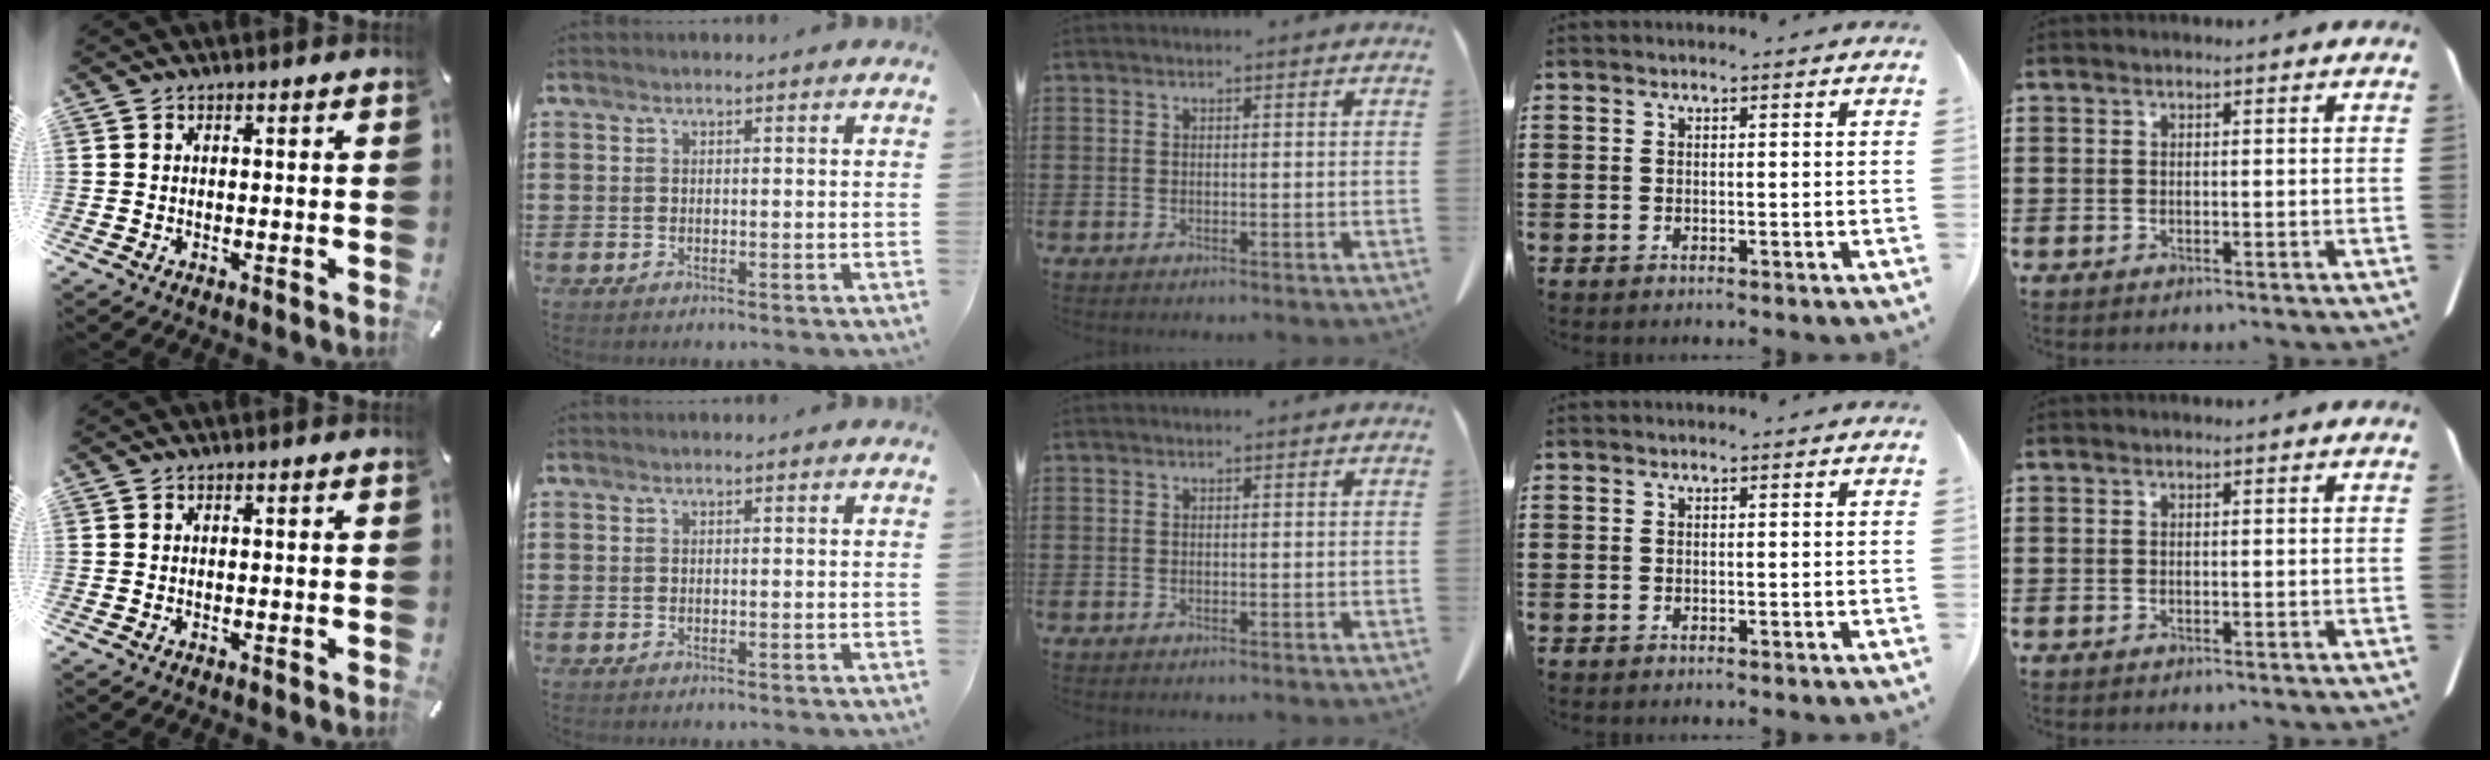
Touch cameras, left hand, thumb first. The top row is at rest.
{}